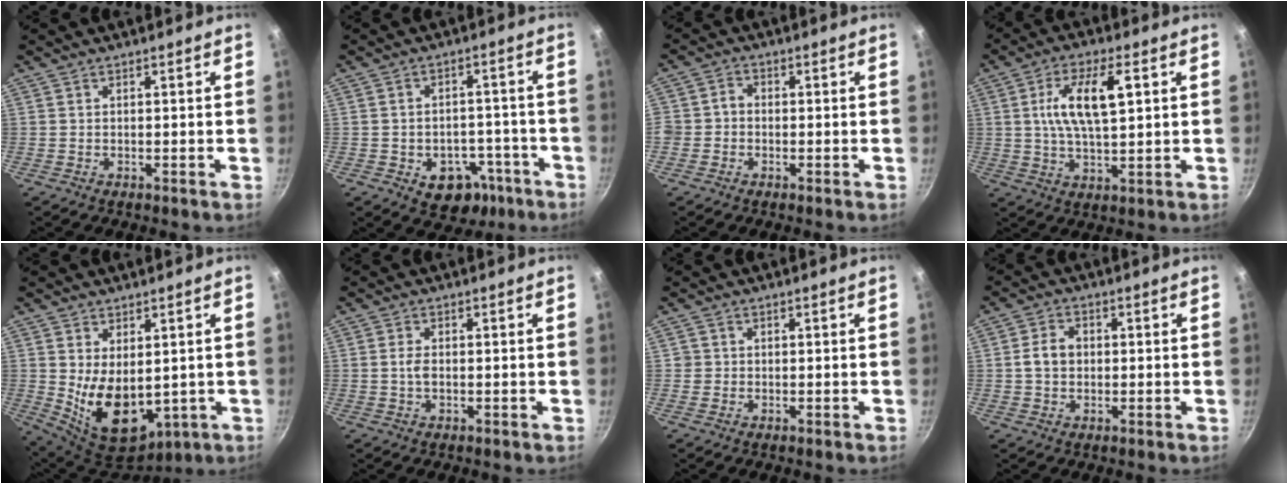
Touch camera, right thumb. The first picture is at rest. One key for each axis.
{"total": 9.7, "fx": -4.7, "fy": 6.8, "fz": 4.9, "tx": -0.042, "ty": 0.040, "tz": -0.055}
{"total": 4.3, "fx": -0.8, "fy": 3.7, "fz": 1.9, "tx": -0.023, "ty": 0.018, "tz": -0.019}
{"total": 11.4, "fx": 2.7, "fy": 4.4, "fz": 10.1, "tx": -0.187, "ty": 0.002, "tz": 0.048}
{"total": 13.3, "fx": -0.7, "fy": 7.9, "fz": 10.7, "tx": -0.162, "ty": -0.019, "tz": 0.023}
{"total": 2.1, "fx": -0.2, "fy": 1.1, "fz": 1.7, "tx": -0.036, "ty": 0.000, "tz": -0.006}
{"total": 1.2, "fx": 0.0, "fy": 1.2, "fz": 0.0, "tx": 0.006, "ty": 0.005, "tz": -0.002}
{"total": 4.8, "fx": 0.1, "fy": 3.6, "fz": 3.1, "tx": -0.053, "ty": 0.012, "tz": -0.001}